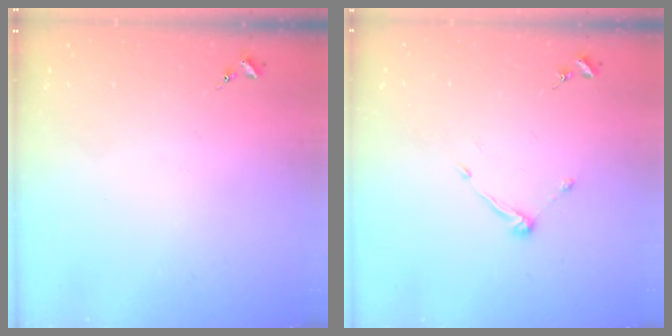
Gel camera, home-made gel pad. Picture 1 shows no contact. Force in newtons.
{"total": 6.6, "press": 6.6, "slide": 0.5}